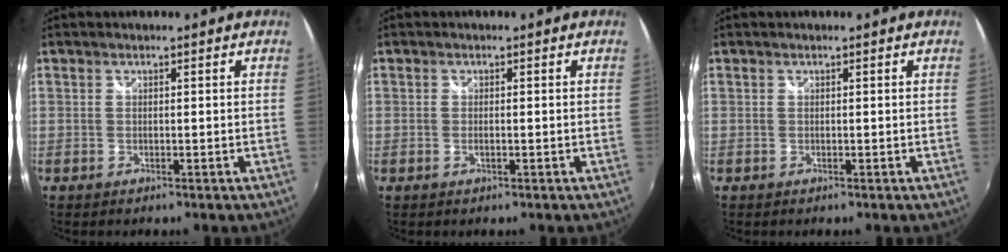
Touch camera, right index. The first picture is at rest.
{"total": 0.9, "force": [-0.2, 0.3, 0.8], "torque": [-0.018, -0.001, -0.004]}
{"total": 0.0}